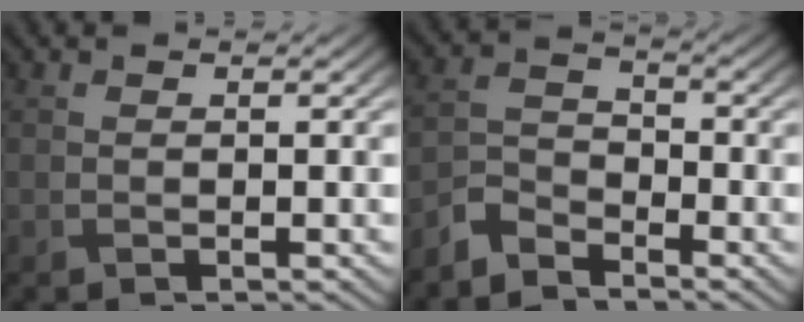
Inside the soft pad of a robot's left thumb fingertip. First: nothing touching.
{"total": 4.4, "force": [-3.8, 1.6, 1.4], "torque": [-0.033, 0.001, -0.092]}